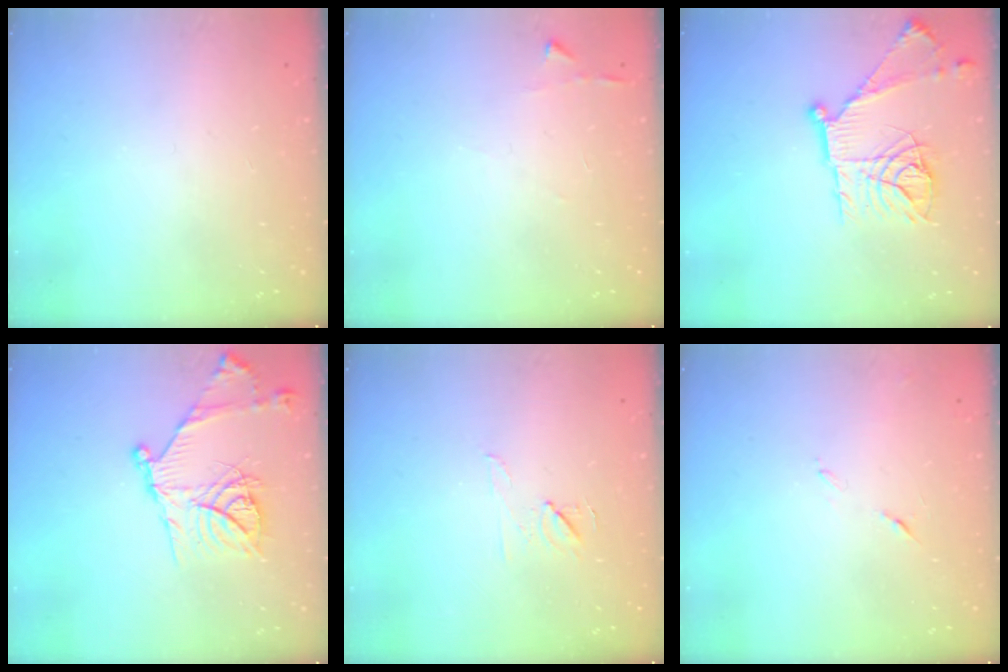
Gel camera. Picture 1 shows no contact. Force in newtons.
{"total": 2.9, "press": 2.9, "slide": 0.3}
{"total": 18.2, "press": 18.2, "slide": 1.2}
{"total": 18.9, "press": 18.8, "slide": 1.9}
{"total": 5.9, "press": 5.9, "slide": 0.9}
{"total": 6.1, "press": 6.1, "slide": 0.6}